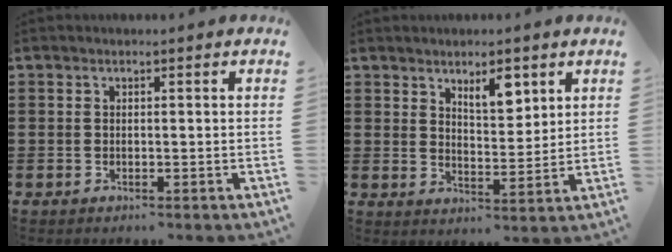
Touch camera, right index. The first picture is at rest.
{"total": 4.6, "force": [3.6, 2.3, 1.6], "torque": [-0.027, -0.005, 0.064]}